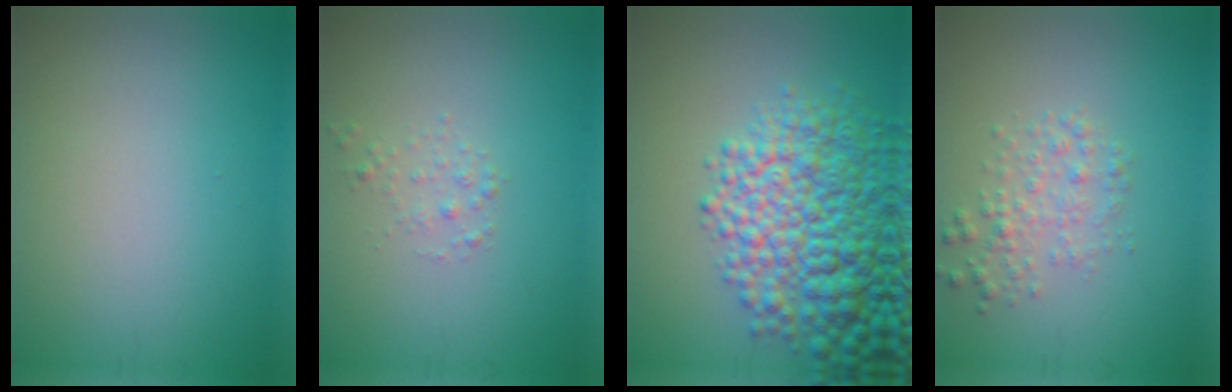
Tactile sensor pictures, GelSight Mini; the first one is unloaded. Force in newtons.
{"total": 1.0, "press": 1.0, "slide": 0.0}
{"total": 10.2, "press": 10.2, "slide": 0.3}
{"total": 2.3, "press": 2.3, "slide": 0.0}